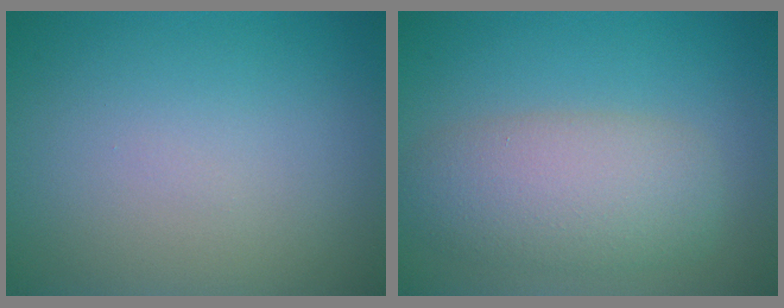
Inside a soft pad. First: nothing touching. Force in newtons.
{"total": 5.1, "press": 5.1, "slide": 0.6}